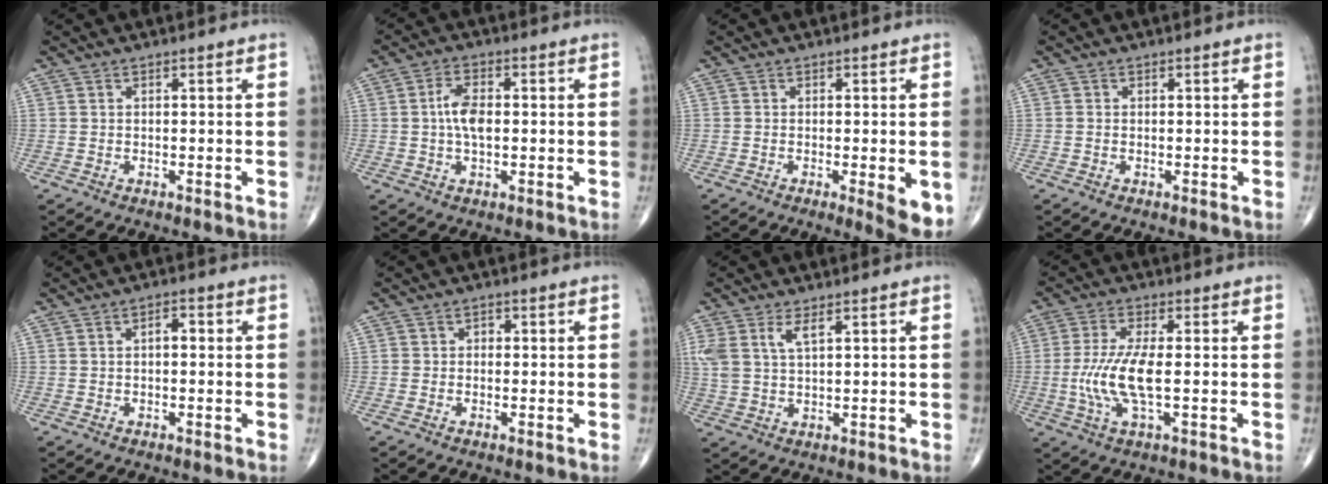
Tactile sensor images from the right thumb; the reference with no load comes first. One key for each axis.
{"total": 5.4, "fx": 0.0, "fy": 2.7, "fz": 4.6, "tx": -0.089, "ty": 0.008, "tz": -0.004}
{"total": 5.9, "fx": -1.6, "fy": 1.4, "fz": 5.5, "tx": -0.069, "ty": -0.014, "tz": -0.022}
{"total": 0.0}
{"total": 2.0, "fx": 0.0, "fy": 1.1, "fz": 1.7, "tx": -0.018, "ty": 0.009, "tz": -0.004}
{"total": 1.1, "fx": -0.2, "fy": 1.0, "fz": 0.5, "tx": 0.002, "ty": 0.004, "tz": -0.008}
{"total": 5.4, "fx": 2.4, "fy": 2.2, "fz": 4.3, "tx": -0.106, "ty": -0.001, "tz": 0.056}
{"total": 8.9, "fx": -0.8, "fy": 2.6, "fz": 8.5, "tx": -0.200, "ty": -0.001, "tz": -0.017}